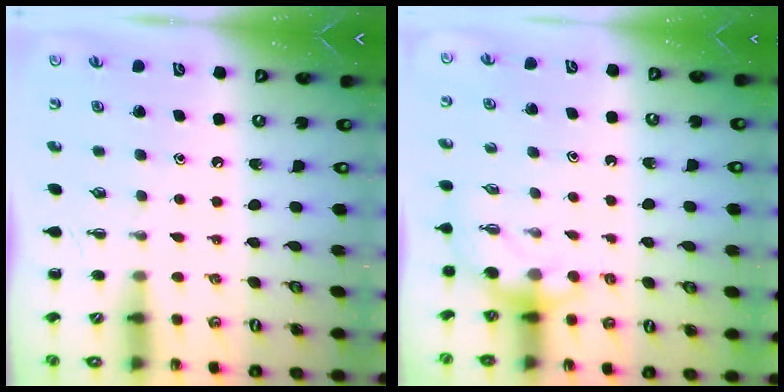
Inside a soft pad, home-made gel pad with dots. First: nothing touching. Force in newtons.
{"total": 3.9, "press": 3.9, "slide": 0.2}